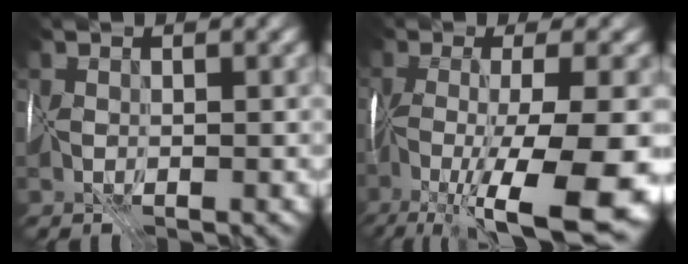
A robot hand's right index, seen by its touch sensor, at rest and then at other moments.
{"total": 13.8, "force": [-6.8, 2.6, 11.7], "torque": [-0.219, -0.021, -0.100]}